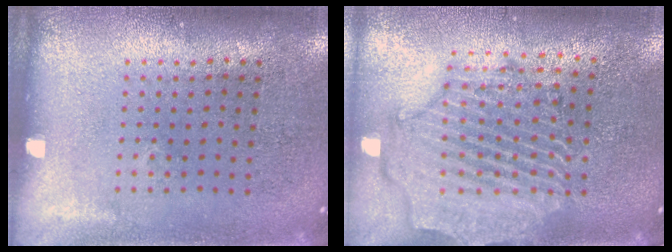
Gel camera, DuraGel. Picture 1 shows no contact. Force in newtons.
{"total": 2.6, "press": 2.3, "slide": 1.1}